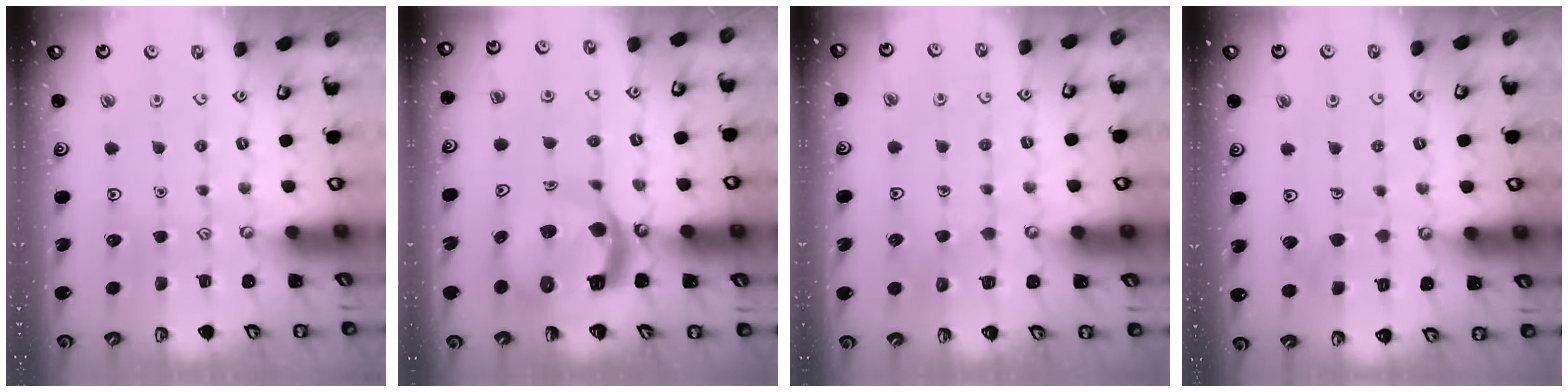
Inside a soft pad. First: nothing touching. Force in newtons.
{"total": 11.9, "press": 11.8, "slide": 1.4}
{"total": 4.0, "press": 4.0, "slide": 0.4}
{"total": 5.6, "press": 5.6, "slide": 0.6}